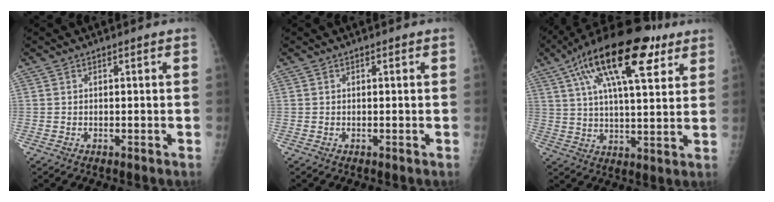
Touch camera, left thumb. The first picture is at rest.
{"total": 0.0}
{"total": 21.2, "force": [10.7, 7.9, 16.5], "torque": [-0.265, -0.006, 0.173]}